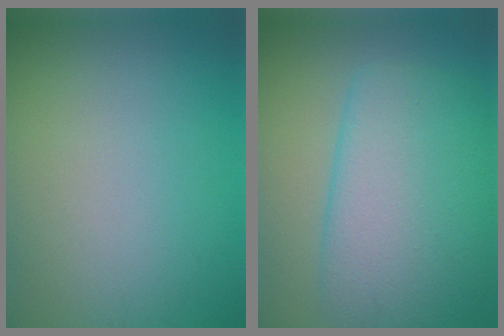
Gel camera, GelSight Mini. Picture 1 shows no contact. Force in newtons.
{"total": 9.5, "press": 9.5, "slide": 0.2}